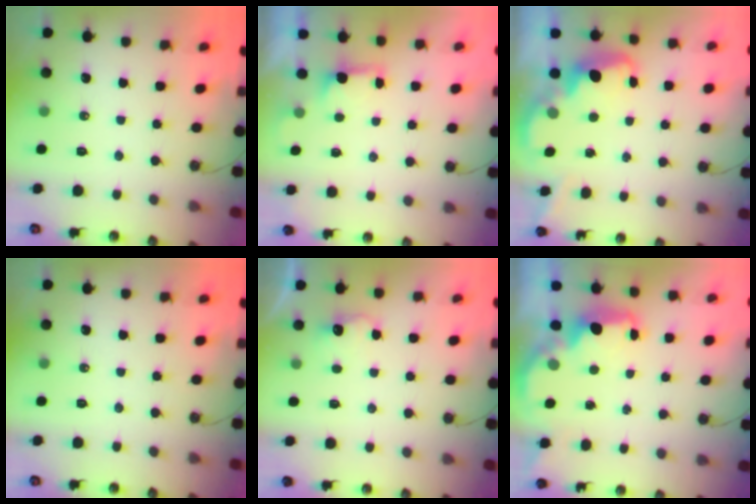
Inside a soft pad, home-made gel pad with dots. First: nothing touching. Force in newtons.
{"total": 1.2, "press": 0.9, "slide": 0.8}
{"total": 2.8, "press": 2.7, "slide": 0.8}
{"total": 0.0}
{"total": 3.7, "press": 3.5, "slide": 1.0}
{"total": 2.2, "press": 2.1, "slide": 0.7}